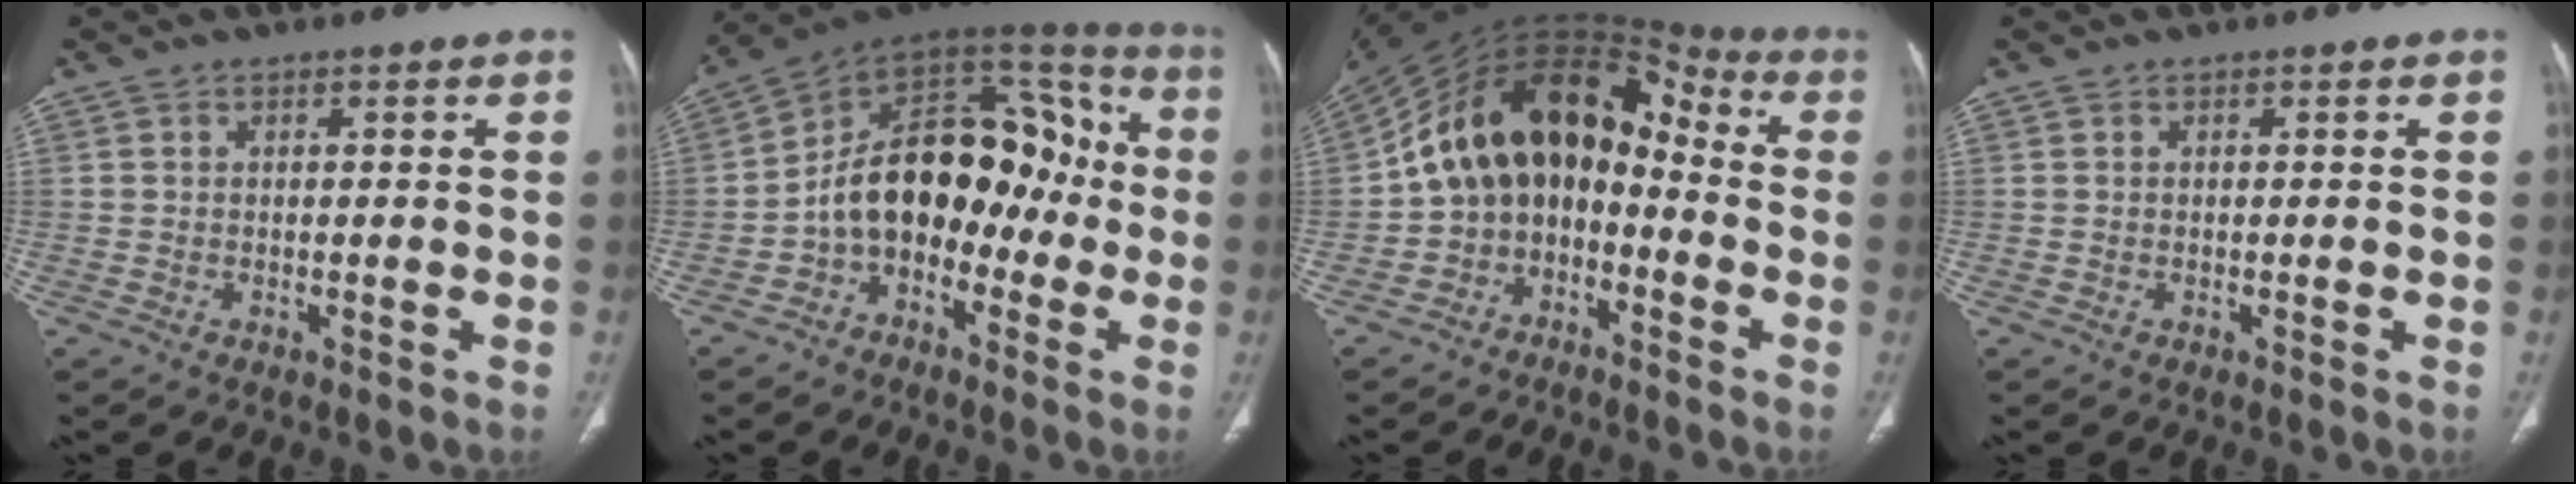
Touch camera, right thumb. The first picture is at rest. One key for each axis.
{"total": 18.4, "fx": -3.4, "fy": 12.2, "fz": 13.4, "tx": -0.162, "ty": 0.084, "tz": -0.063}
{"total": 17.4, "fx": -2.6, "fy": 12.5, "fz": 11.8, "tx": -0.160, "ty": 0.099, "tz": -0.055}
{"total": 0.0}